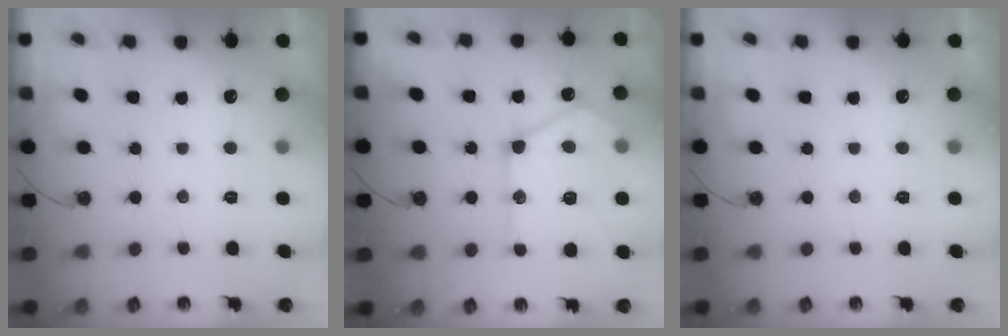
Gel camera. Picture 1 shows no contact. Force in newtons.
{"total": 18.0, "press": 18.0, "slide": 1.3}
{"total": 0.0}